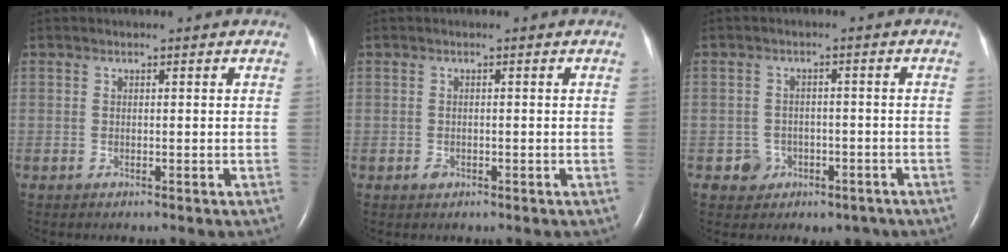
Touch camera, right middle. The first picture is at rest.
{"total": 0.8, "force": [-0.4, 0.6, 0.4], "torque": [-0.007, 0.001, -0.005]}
{"total": 4.0, "force": [-2.0, 3.5, 0.5], "torque": [0.000, 0.016, -0.019]}